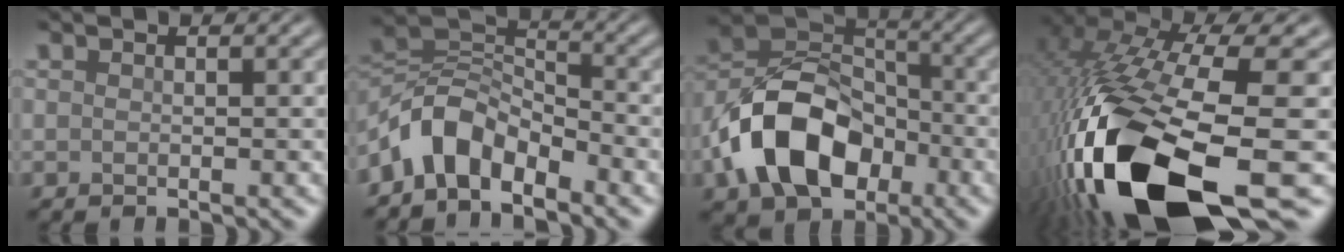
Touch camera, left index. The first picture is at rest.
{"total": 5.9, "force": [-4.0, 3.2, 3.0], "torque": [-0.046, 0.008, -0.087]}
{"total": 10.7, "force": [-4.0, 7.2, 6.9], "torque": [-0.127, 0.011, -0.083]}
{"total": 18.0, "force": [-7.3, 6.1, 15.3], "torque": [-0.319, -0.037, -0.106]}